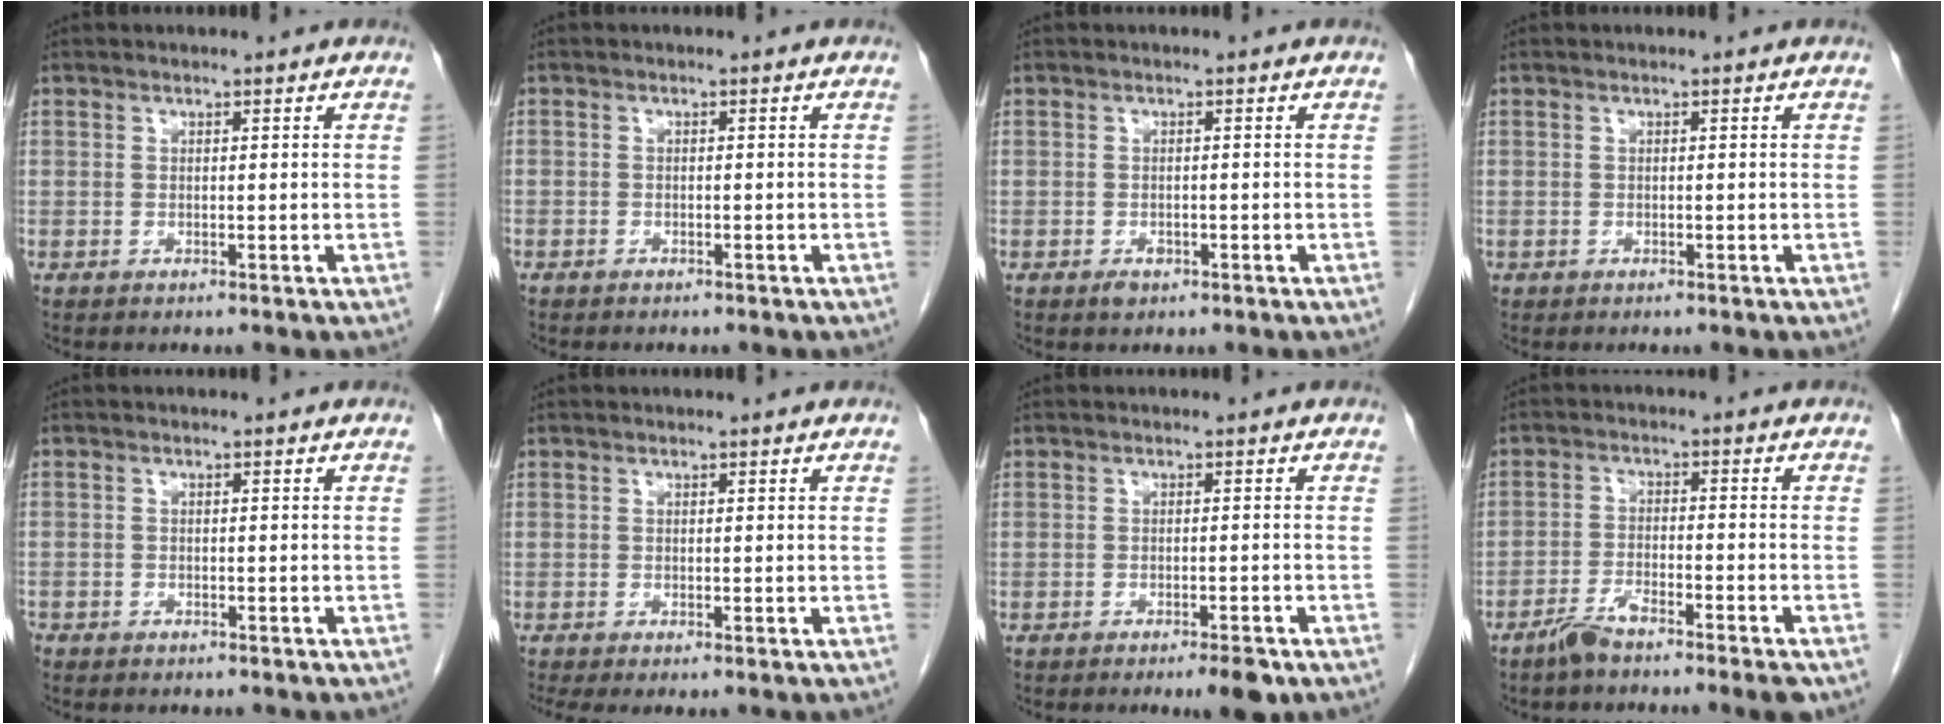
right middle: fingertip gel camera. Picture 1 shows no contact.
{"total": 1.0, "force": [-0.8, 0.5, 0.3], "torque": [-0.011, 0.000, -0.012]}
{"total": 1.3, "force": [-0.8, 0.8, 0.8], "torque": [-0.013, 0.001, -0.008]}
{"total": 0.0}
{"total": 2.1, "force": [-1.8, 1.1, 0.6], "torque": [-0.017, -0.002, -0.026]}
{"total": 1.9, "force": [-1.0, 0.5, 1.5], "torque": [-0.028, -0.009, -0.019]}
{"total": 3.4, "force": [-2.3, 0.6, 2.5], "torque": [-0.032, -0.003, -0.029]}
{"total": 5.9, "force": [-4.6, 0.3, 3.6], "torque": [-0.063, -0.008, -0.083]}